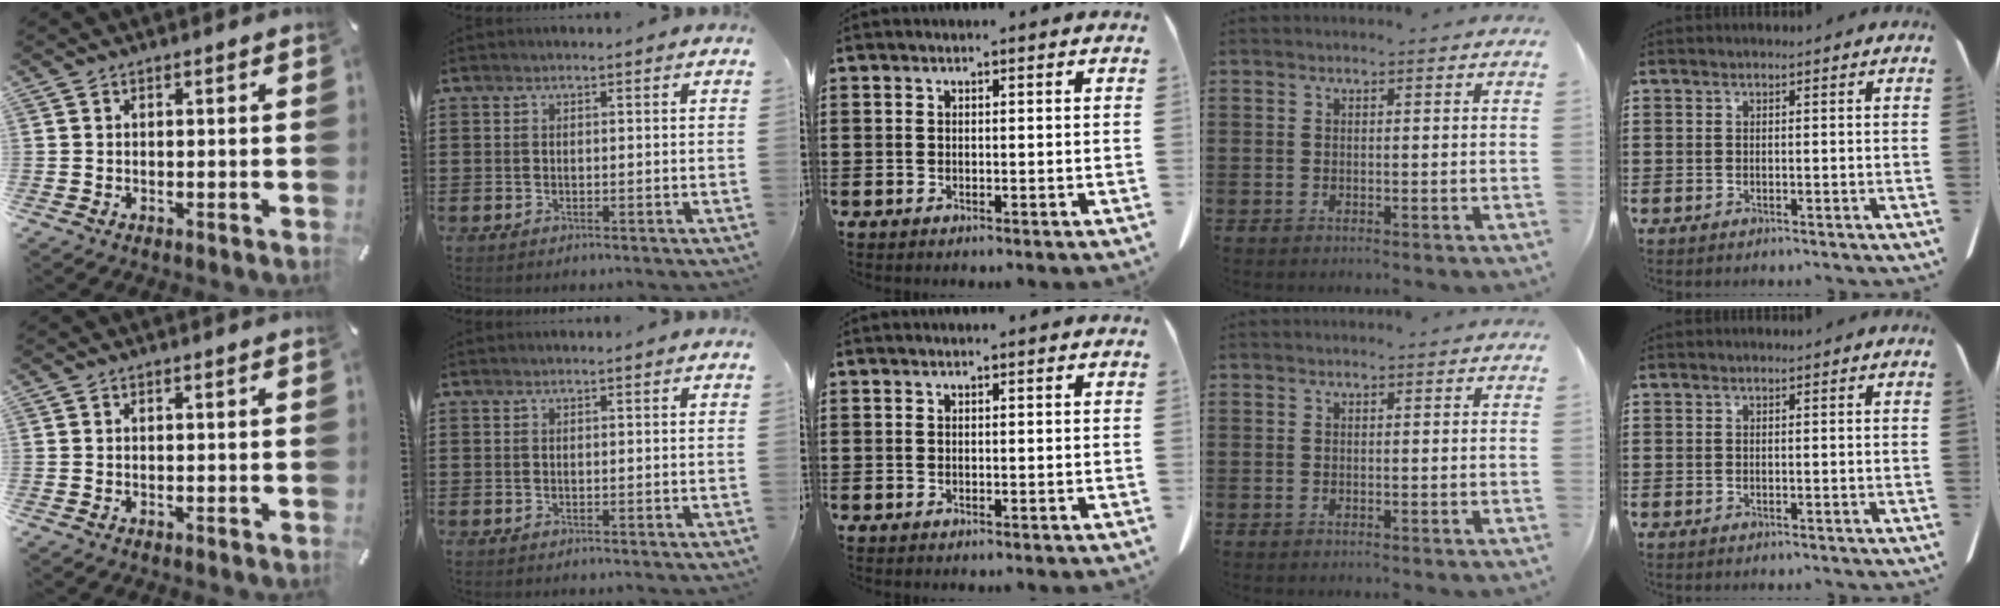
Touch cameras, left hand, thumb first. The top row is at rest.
{}